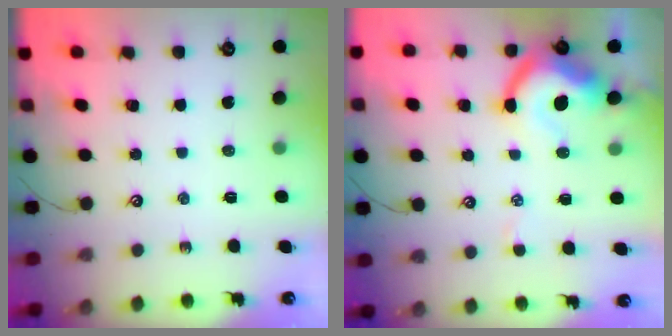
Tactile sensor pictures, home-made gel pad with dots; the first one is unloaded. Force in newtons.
{"total": 8.9, "press": 8.8, "slide": 1.4}